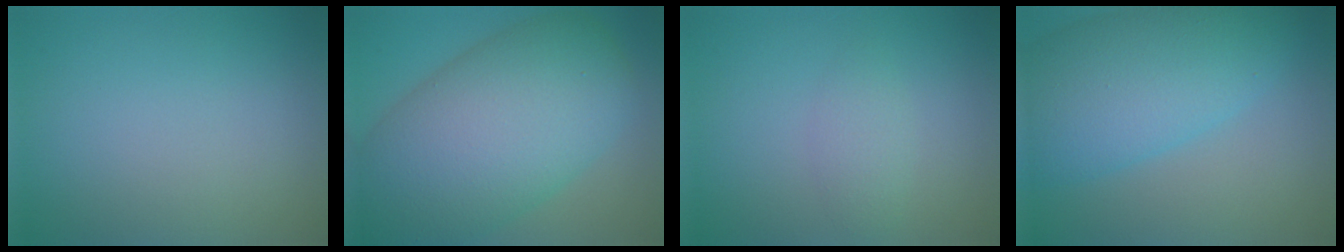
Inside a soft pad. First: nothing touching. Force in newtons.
{"total": 13.0, "press": 12.9, "slide": 0.5}
{"total": 1.5, "press": 1.5, "slide": 0.0}
{"total": 8.6, "press": 8.6, "slide": 0.2}